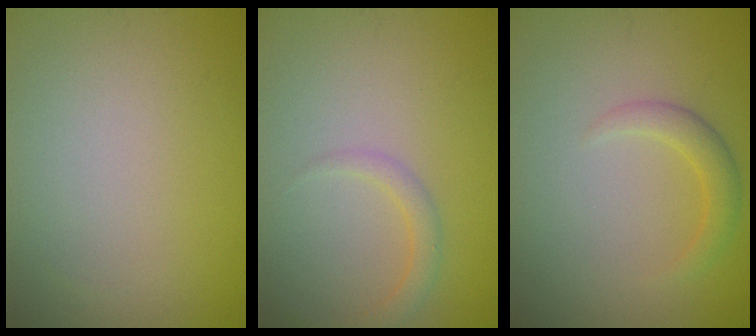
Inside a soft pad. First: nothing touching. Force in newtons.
{"total": 1.6, "press": 1.6, "slide": 0.1}
{"total": 1.9, "press": 1.9, "slide": 0.1}